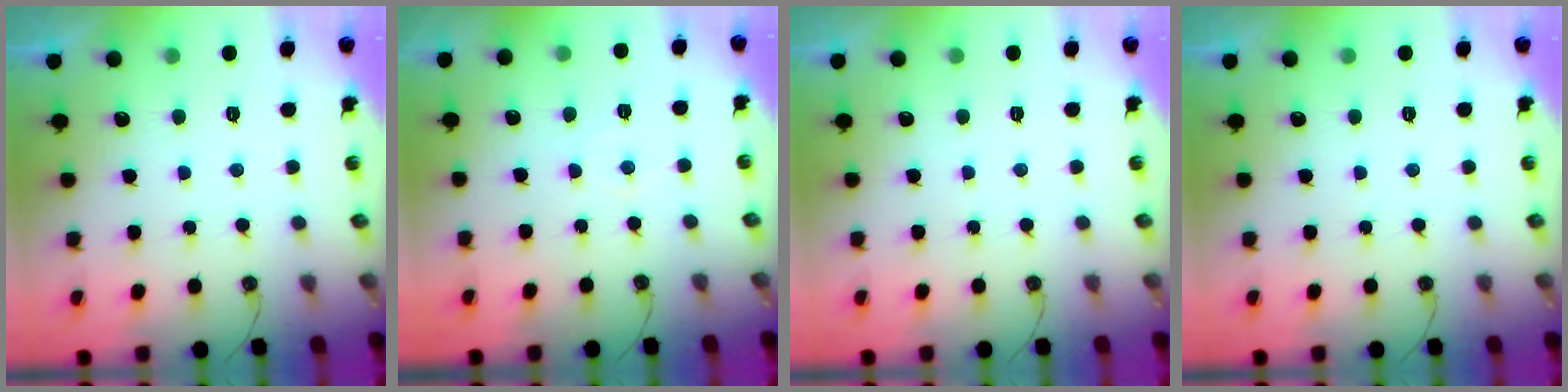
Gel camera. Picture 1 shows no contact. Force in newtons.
{"total": 3.7, "press": 3.7, "slide": 0.5}
{"total": 0.0}
{"total": 0.0}